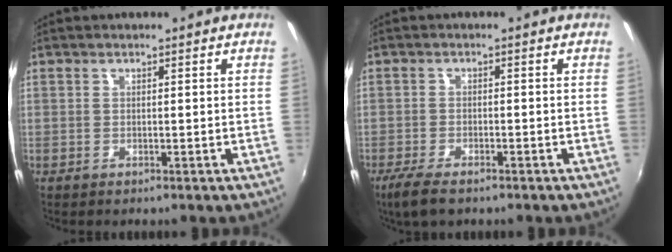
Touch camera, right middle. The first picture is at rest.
{"total": 5.6, "force": [-4.1, 1.6, 3.5], "torque": [-0.090, -0.019, -0.075]}